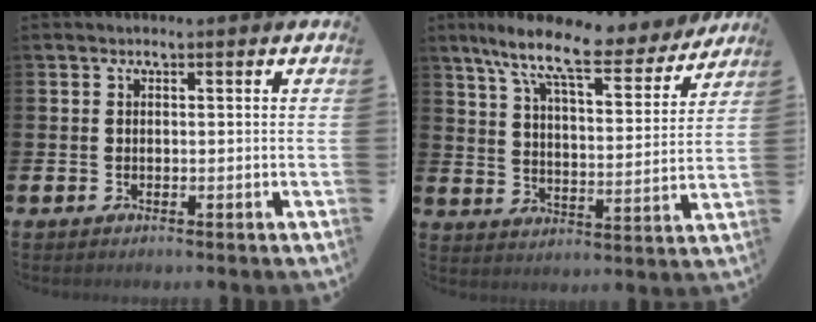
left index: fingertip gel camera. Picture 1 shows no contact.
{"total": 11.5, "force": [9.3, 2.9, 6.1], "torque": [-0.140, -0.048, 0.157]}